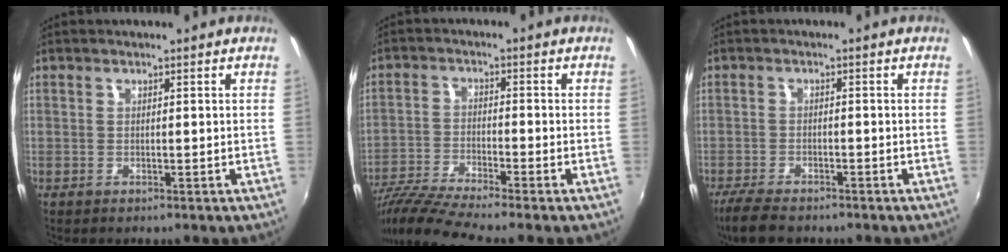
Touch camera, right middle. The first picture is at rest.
{"total": 11.0, "force": [-9.5, -0.5, 5.5], "torque": [-0.126, -0.031, -0.180]}
{"total": 6.5, "force": [-5.4, 1.7, 3.1], "torque": [-0.085, -0.024, -0.101]}